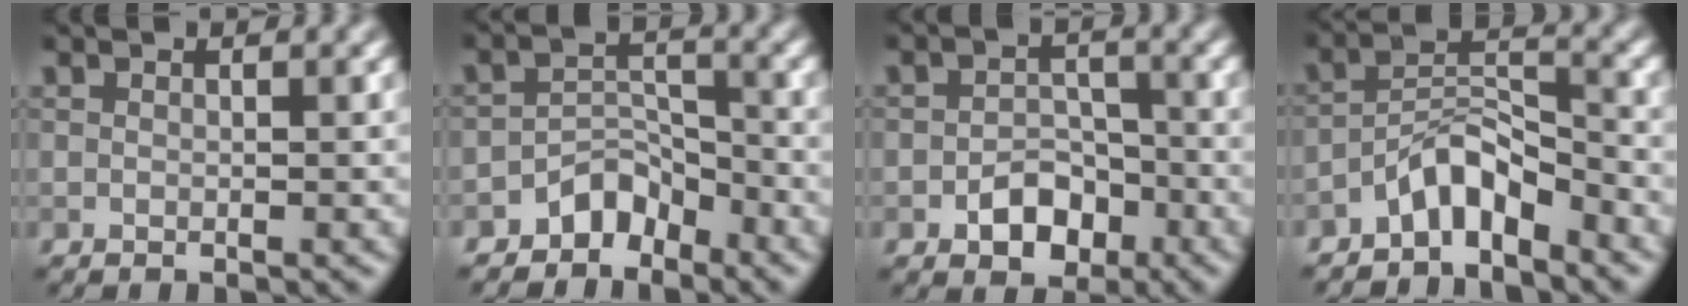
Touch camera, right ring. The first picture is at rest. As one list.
[{"total": 3.2, "force": [-2.5, 1.7, 0.8], "torque": [-0.005, 0.015, -0.048]}, {"total": 3.5, "force": [-1.7, 2.4, 1.9], "torque": [-0.020, 0.003, -0.028]}, {"total": 4.2, "force": [-3.2, 1.4, 2.3], "torque": [-0.034, 0.022, -0.063]}]